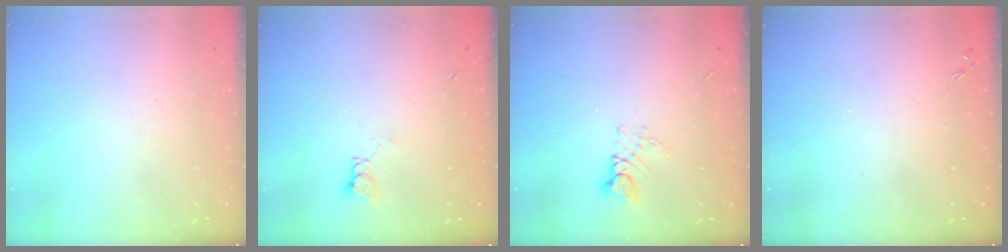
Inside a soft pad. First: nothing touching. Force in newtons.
{"total": 3.8, "press": 3.7, "slide": 0.5}
{"total": 4.5, "press": 4.5, "slide": 0.3}
{"total": 0.0}